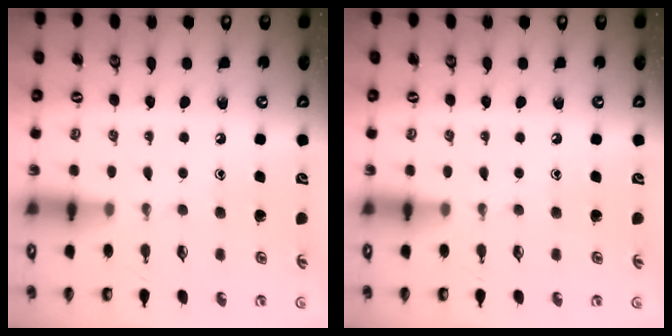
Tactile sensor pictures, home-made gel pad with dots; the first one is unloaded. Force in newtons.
{"total": 0.0}